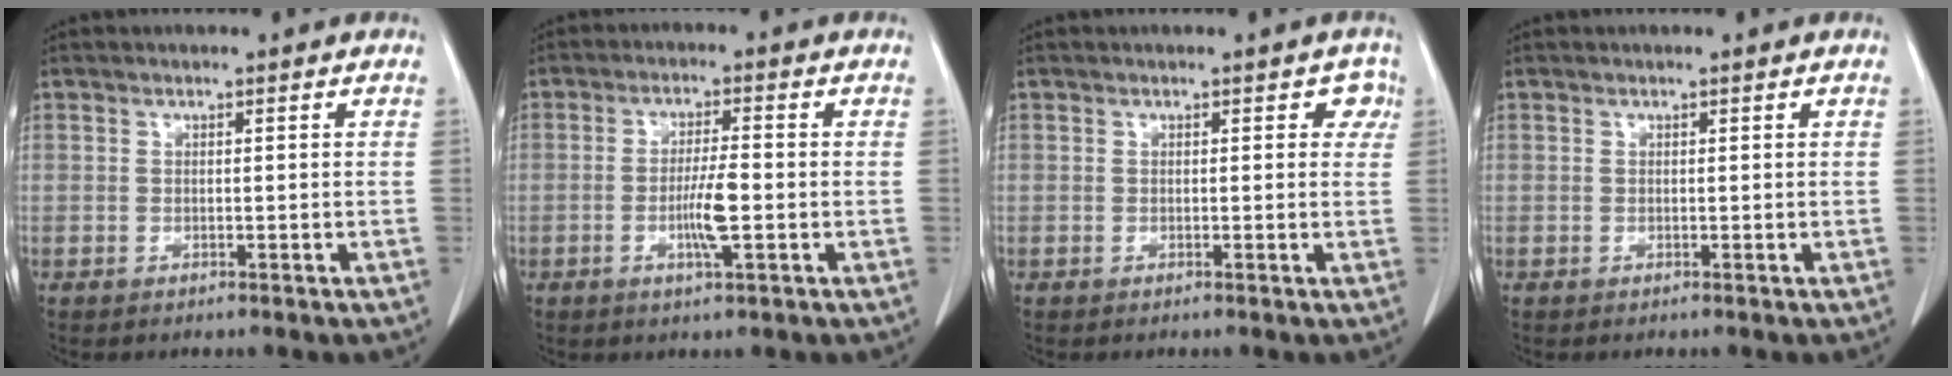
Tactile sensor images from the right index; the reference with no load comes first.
{"total": 5.3, "force": [-1.3, 0.3, 5.1], "torque": [-0.099, -0.008, -0.024]}
{"total": 2.1, "force": [0.8, 1.4, 1.4], "torque": [-0.005, 0.010, 0.004]}
{"total": 0.0}